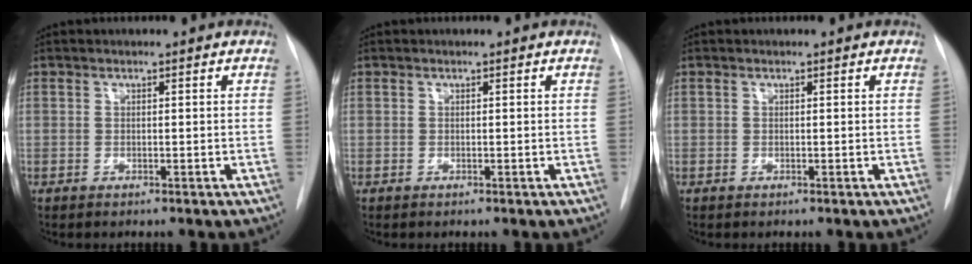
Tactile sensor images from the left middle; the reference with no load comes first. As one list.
[{"total": 0.0}, {"total": 0.0}]